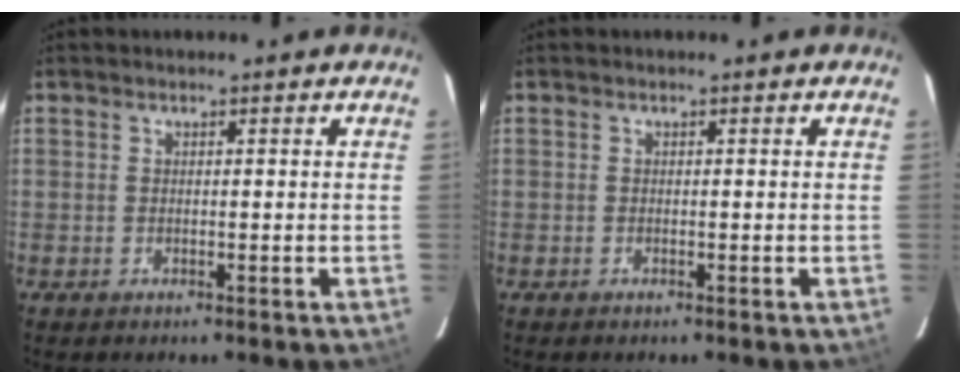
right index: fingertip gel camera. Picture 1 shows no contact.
{"total": 0.0}